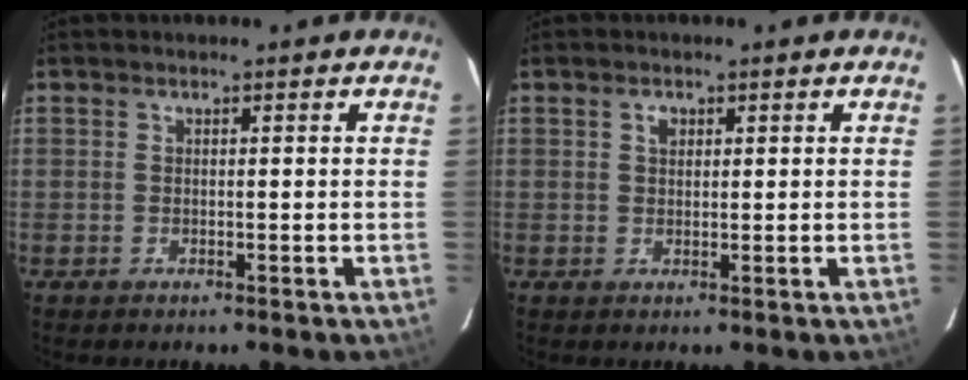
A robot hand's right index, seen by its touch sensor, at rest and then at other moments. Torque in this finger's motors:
{"motor_torque": [-0.02, 0.02, 0.02, 0.02]}